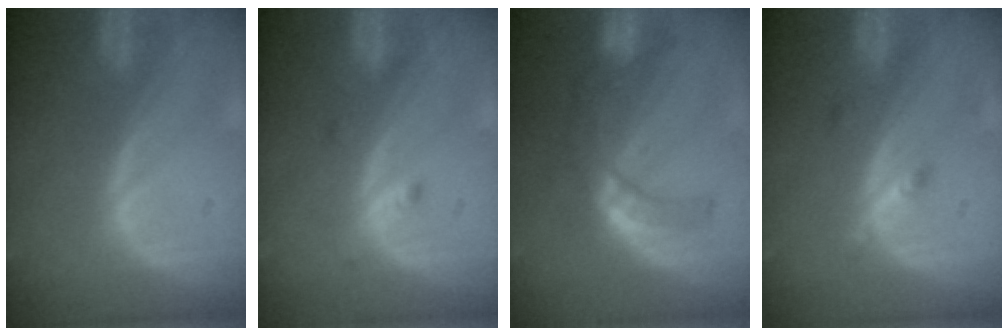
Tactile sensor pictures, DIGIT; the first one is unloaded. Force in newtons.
{"total": 1.3, "press": 1.3, "slide": 0.0}
{"total": 7.6, "press": 6.6, "slide": 3.7}
{"total": 2.7, "press": 2.3, "slide": 1.5}